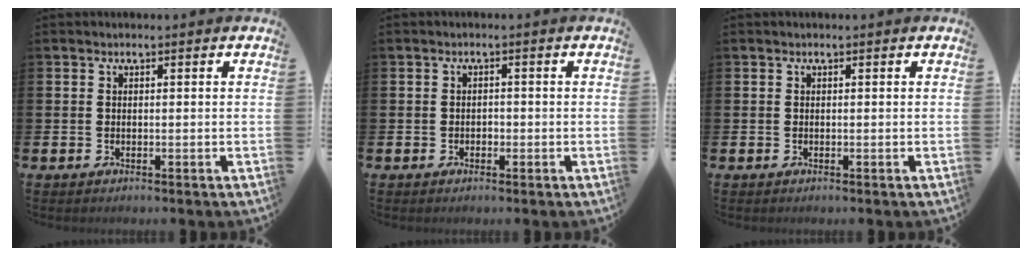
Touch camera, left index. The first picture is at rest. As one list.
[{"total": 1.0, "force": [-0.4, 0.8, 0.4], "torque": [-0.004, 0.002, -0.010]}, {"total": 0.0}]